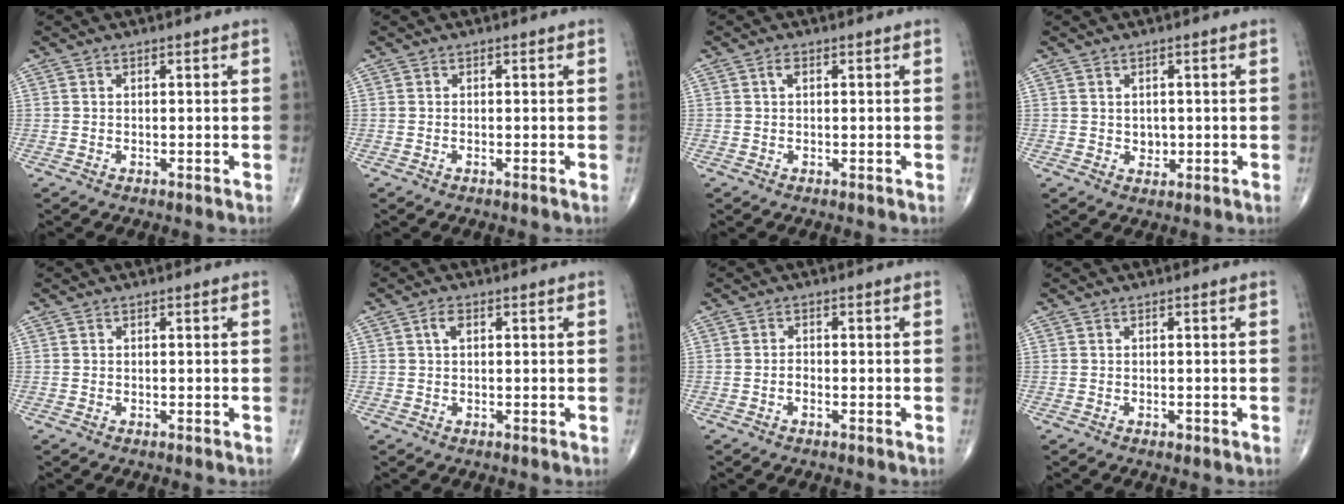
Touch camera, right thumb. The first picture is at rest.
{"total": 0.0}
{"total": 1.1, "force": [0.3, 0.7, 0.8], "torque": [-0.010, 0.002, 0.003]}
{"total": 1.9, "force": [0.2, 1.6, 1.0], "torque": [-0.003, 0.000, 0.007]}
{"total": 0.0}
{"total": 1.9, "force": [0.6, 1.2, 1.4], "torque": [-0.023, 0.005, 0.009]}
{"total": 1.2, "force": [-0.6, 0.6, 0.8], "torque": [-0.014, 0.006, -0.012]}
{"total": 0.6, "force": [-0.3, 0.3, 0.4], "torque": [-0.001, 0.000, -0.006]}